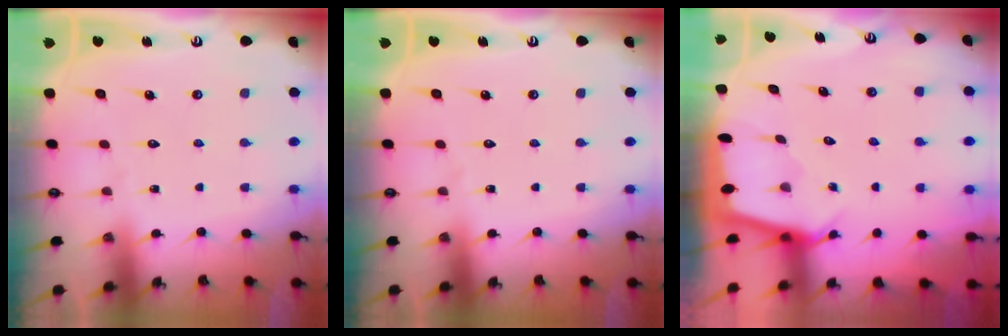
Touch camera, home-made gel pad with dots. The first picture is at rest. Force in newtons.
{"total": 0.0}
{"total": 2.3, "press": 2.3, "slide": 0.3}